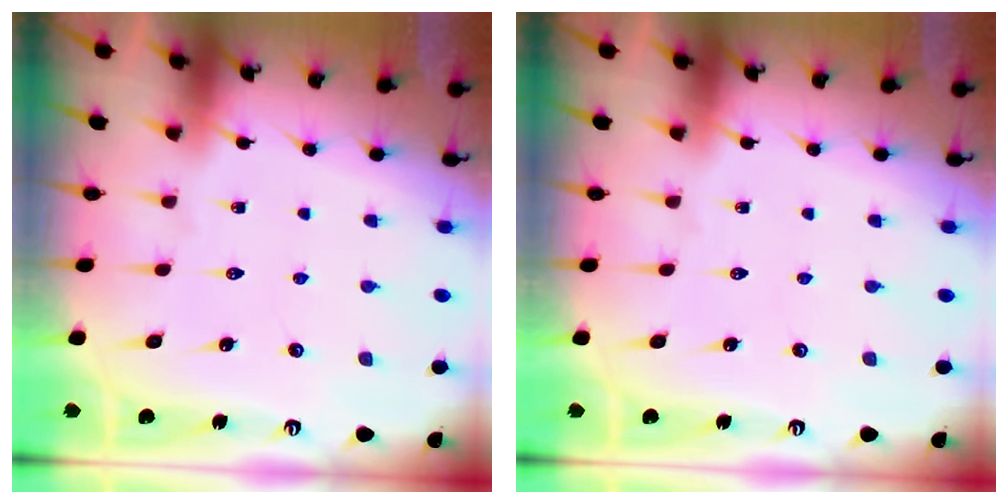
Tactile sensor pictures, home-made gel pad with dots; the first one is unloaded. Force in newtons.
{"total": 0.0}